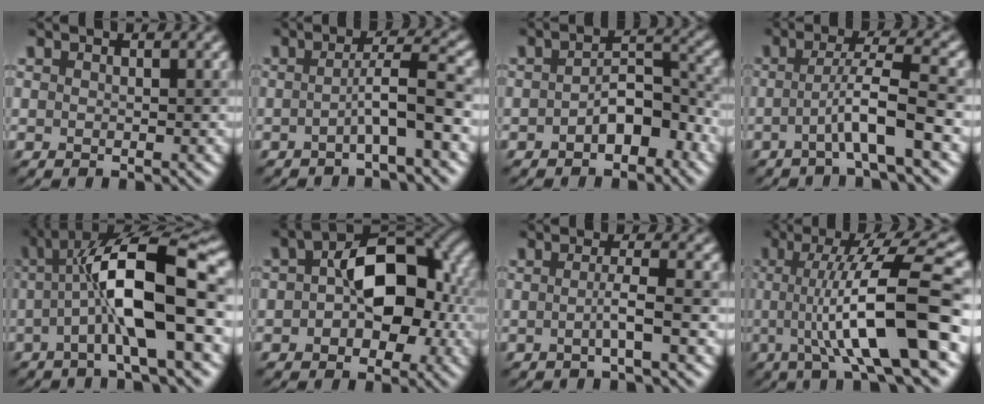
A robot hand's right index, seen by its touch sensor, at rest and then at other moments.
{"total": 3.8, "force": [-1.2, 0.2, 3.6], "torque": [-0.059, 0.015, -0.025]}
{"total": 3.8, "force": [-1.9, 1.8, 2.8], "torque": [-0.043, 0.011, -0.026]}
{"total": 4.8, "force": [-1.5, 0.2, 4.5], "torque": [-0.076, 0.011, -0.031]}
{"total": 10.4, "force": [-0.7, 2.3, 10.2], "torque": [-0.169, 0.016, -0.013]}
{"total": 9.0, "force": [0.1, 5.4, 7.2], "torque": [-0.093, 0.017, -0.008]}
{"total": 2.3, "force": [-0.6, 0.1, 2.2], "torque": [-0.041, -0.006, -0.013]}
{"total": 11.3, "force": [-1.1, 2.2, 11.0], "torque": [-0.145, 0.011, -0.020]}